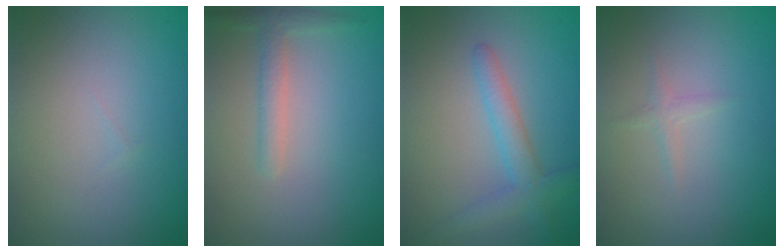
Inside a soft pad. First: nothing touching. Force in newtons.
{"total": 1.9, "press": 1.9, "slide": 0.1}
{"total": 2.8, "press": 2.8, "slide": 0.3}
{"total": 0.8, "press": 0.8, "slide": 0.1}